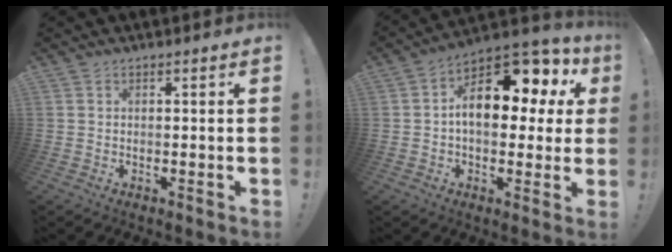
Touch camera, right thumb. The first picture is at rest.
{"total": 16.1, "force": [4.2, 8.7, 12.9], "torque": [-0.174, -0.022, 0.066]}